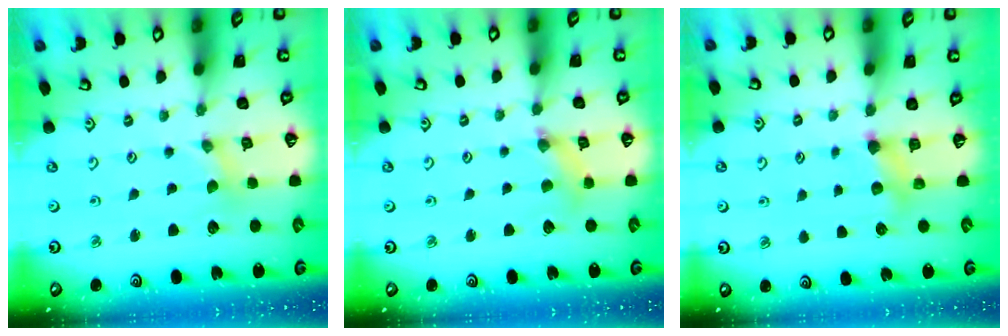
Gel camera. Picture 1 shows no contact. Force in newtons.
{"total": 3.1, "press": 3.1, "slide": 0.4}
{"total": 5.4, "press": 5.4, "slide": 0.4}